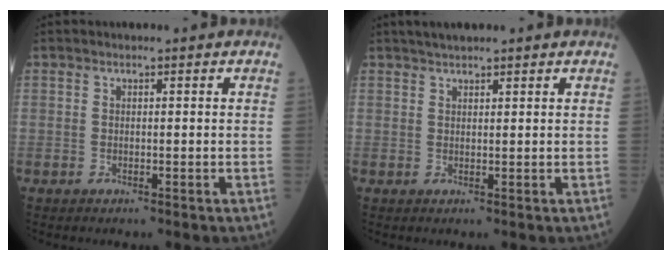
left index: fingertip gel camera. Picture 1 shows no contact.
{"total": 2.7, "force": [2.4, 0.4, 1.3], "torque": [-0.023, 0.019, 0.041]}